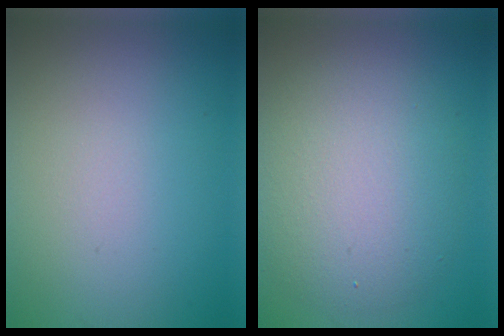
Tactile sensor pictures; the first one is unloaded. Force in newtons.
{"total": 6.4, "press": 6.4, "slide": 0.2}